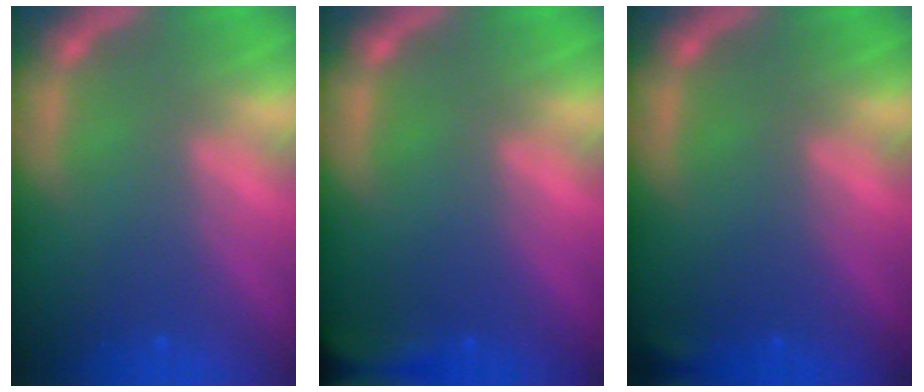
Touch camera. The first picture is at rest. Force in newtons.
{"total": 5.4}
{"total": 0.9}